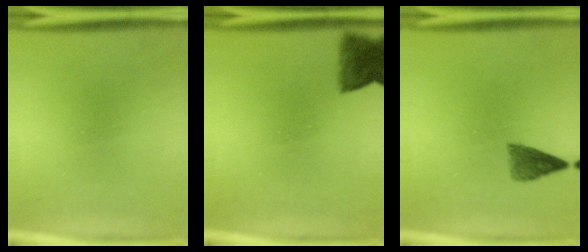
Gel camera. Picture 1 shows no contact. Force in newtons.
{"total": 5.2}
{"total": 3.0}